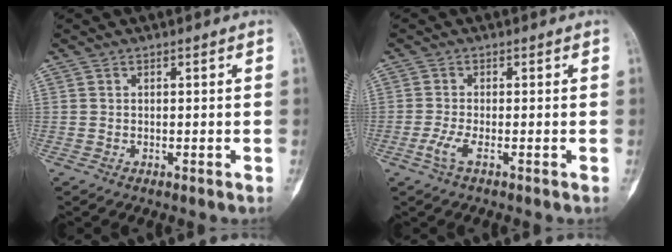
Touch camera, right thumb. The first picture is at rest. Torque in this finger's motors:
{"motor_torque": [-0.28, 0.11, 0.21, -0.29, 0.13]}